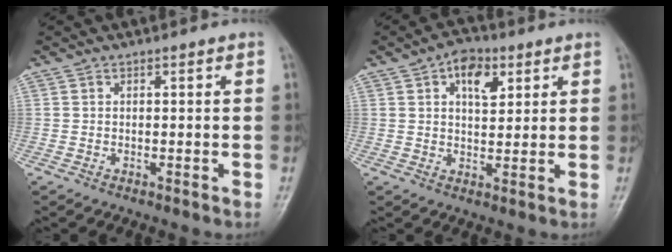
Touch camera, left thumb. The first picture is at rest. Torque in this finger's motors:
{"motor_torque": [0.29, 0.19, 0.71, -0.20, 0.04]}